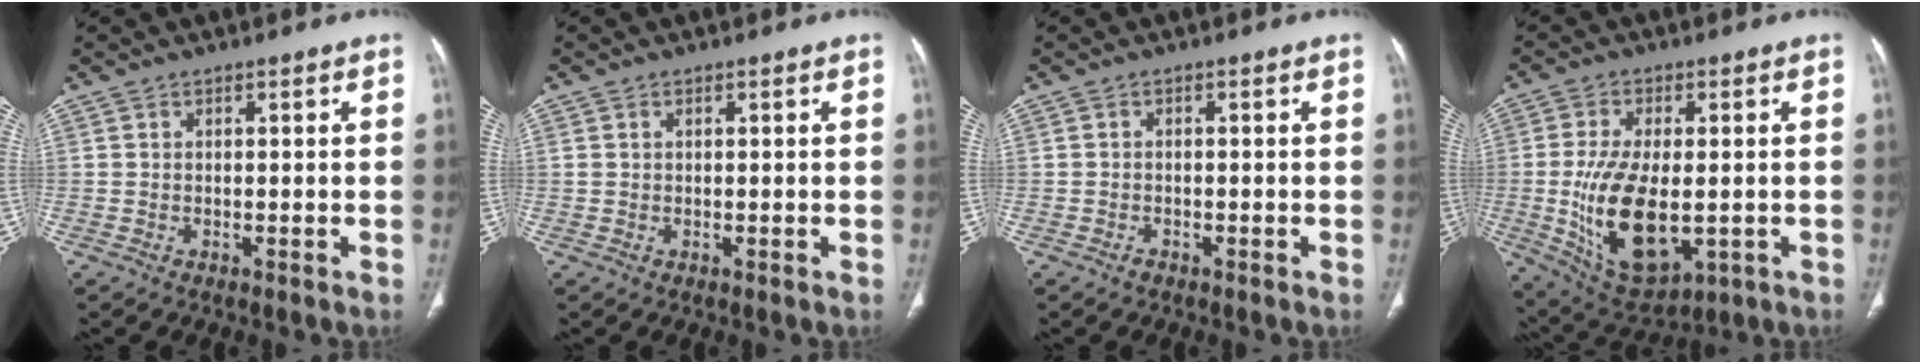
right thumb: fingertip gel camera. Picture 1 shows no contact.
{"total": 0.8, "force": [0.4, 0.4, 0.5], "torque": [-0.015, 0.007, 0.011]}
{"total": 0.9, "force": [-0.7, 0.5, 0.3], "torque": [-0.007, 0.001, -0.013]}
{"total": 16.1, "force": [-2.4, 8.3, 13.6], "torque": [-0.244, -0.015, -0.018]}